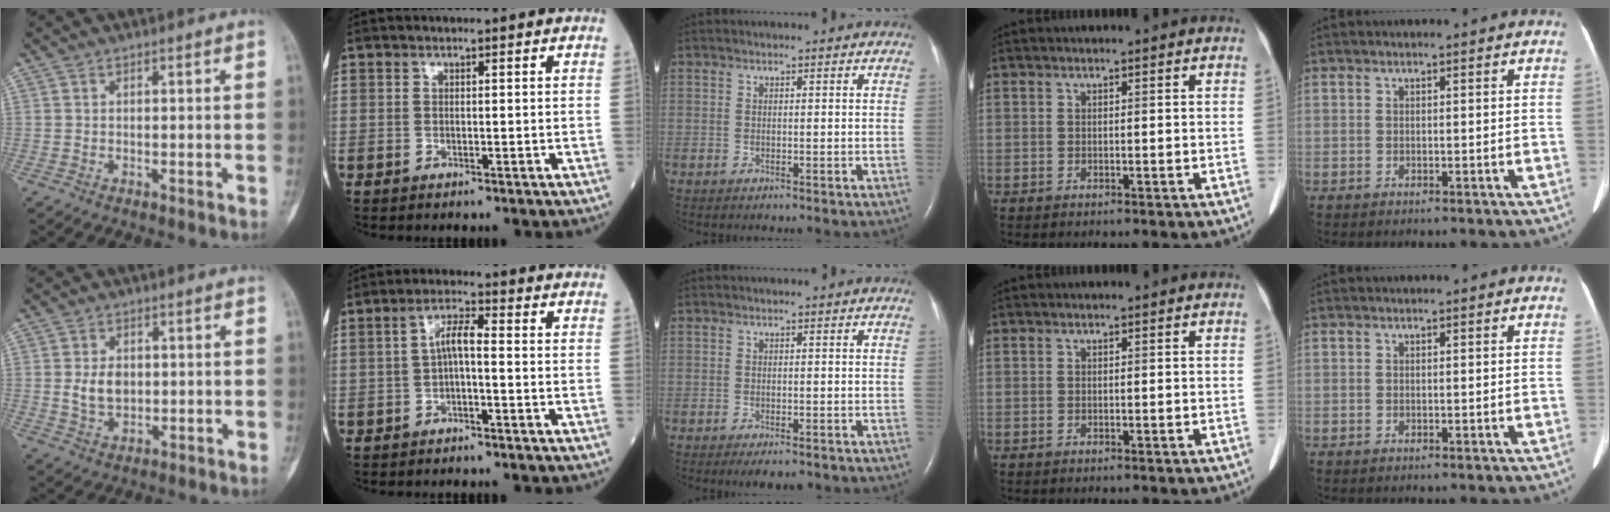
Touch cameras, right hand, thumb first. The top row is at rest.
{"thumb": {"total": 5.3, "force": [0.2, 3.8, 3.8], "torque": [-0.059, -0.004, 0.010]}, "index": {"total": 4.0, "force": [-0.5, 0.9, 3.9], "torque": [-0.070, 0.014, -0.010]}, "middle": {"total": 3.2, "force": [-2.4, 1.0, 1.9], "torque": [-0.023, -0.006, -0.030]}}